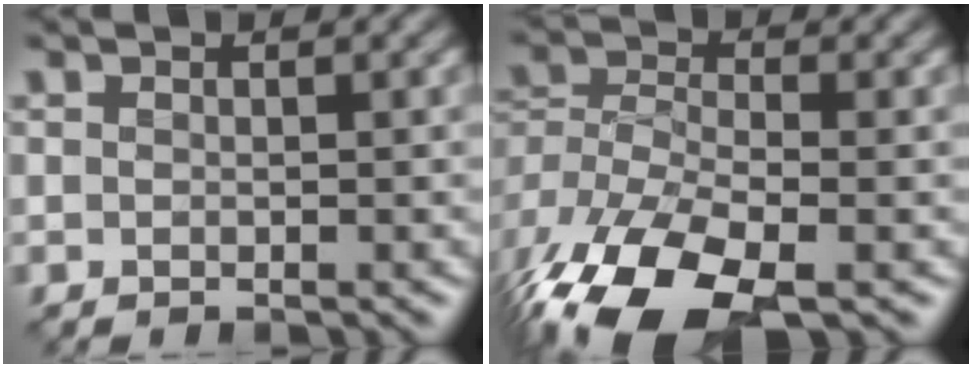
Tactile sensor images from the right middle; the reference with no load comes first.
{"total": 12.3, "force": [-6.4, 6.0, 8.6], "torque": [-0.189, -0.023, -0.108]}